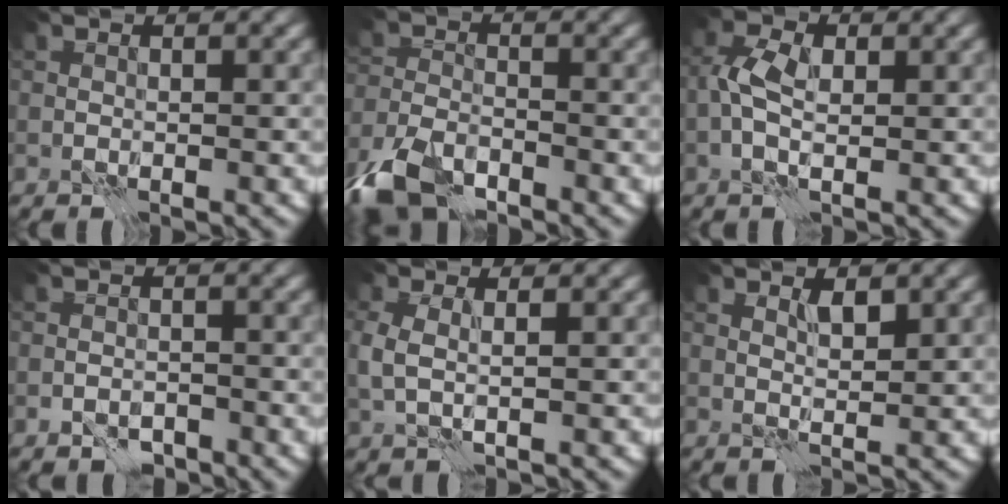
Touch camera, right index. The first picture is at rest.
{"total": 7.1, "force": [-5.3, 2.7, 3.8], "torque": [-0.086, -0.017, -0.115]}
{"total": 2.8, "force": [0.1, 1.5, 2.4], "torque": [-0.053, 0.010, -0.004]}
{"total": 0.9, "force": [-0.7, 0.4, 0.4], "torque": [-0.002, 0.003, -0.012]}
{"total": 2.0, "force": [0.9, 0.6, 1.6], "torque": [-0.041, 0.004, 0.019]}
{"total": 1.2, "force": [1.0, -0.1, 0.7], "torque": [-0.011, 0.000, 0.017]}